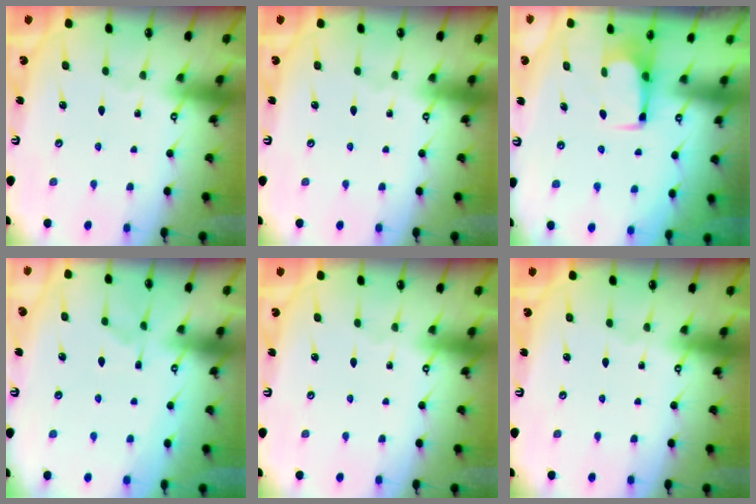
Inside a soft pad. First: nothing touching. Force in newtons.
{"total": 0.0}
{"total": 2.7, "press": 2.6, "slide": 0.4}
{"total": 2.2, "press": 1.8, "slide": 1.3}
{"total": 0.0}
{"total": 0.0}